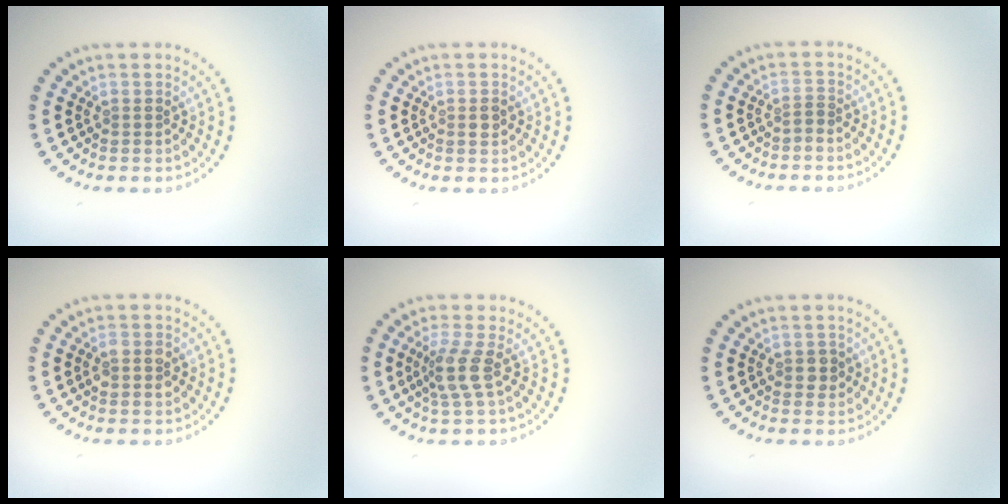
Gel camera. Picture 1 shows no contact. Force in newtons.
{"total": 1.0, "press": 1.0, "slide": 0.3}
{"total": 0.6, "press": 0.2, "slide": 0.5}
{"total": 2.2, "press": 2.1, "slide": 0.1}
{"total": 2.7, "press": 2.1, "slide": 1.8}
{"total": 1.3, "press": 1.3, "slide": 0.3}